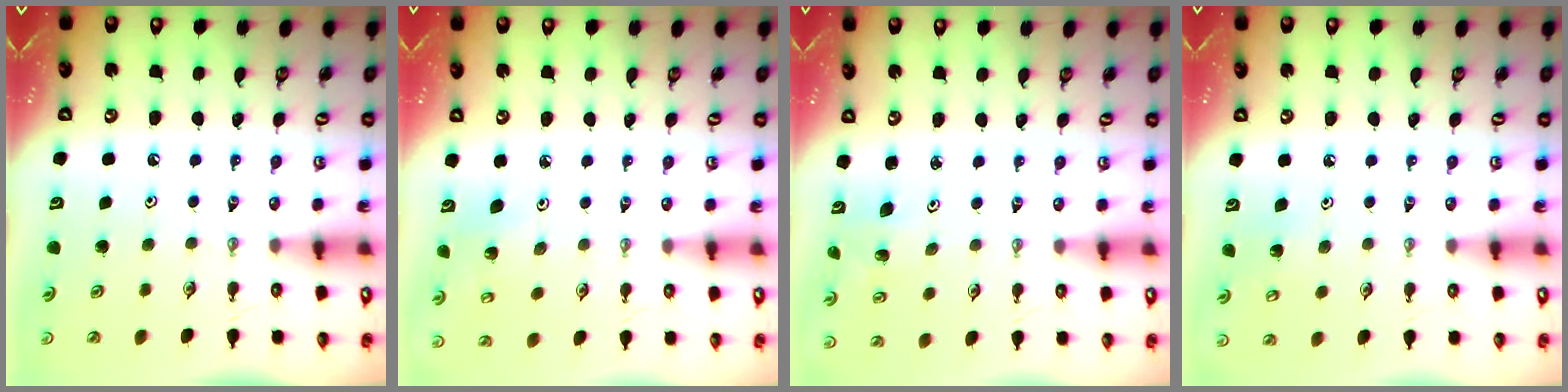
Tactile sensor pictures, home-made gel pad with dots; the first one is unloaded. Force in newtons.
{"total": 4.1, "press": 3.7, "slide": 1.8}
{"total": 1.3, "press": 1.3, "slide": 0.1}
{"total": 4.4, "press": 4.3, "slide": 0.4}